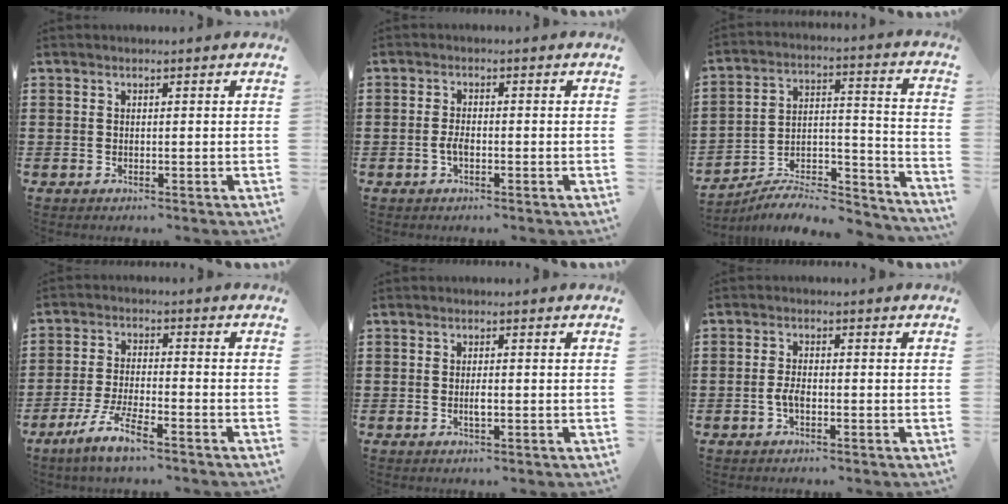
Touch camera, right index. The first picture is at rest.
{"total": 2.0, "force": [-0.8, 0.7, 1.6], "torque": [-0.039, -0.002, -0.017]}
{"total": 6.3, "force": [-5.9, 1.7, 1.7], "torque": [-0.019, 0.008, -0.114]}
{"total": 6.0, "force": [-4.6, 0.5, 3.9], "torque": [-0.097, -0.014, -0.092]}
{"total": 1.7, "force": [-0.4, 0.5, 1.6], "torque": [-0.030, 0.001, -0.007]}
{"total": 2.3, "force": [-0.9, 0.9, 1.9], "torque": [-0.052, -0.003, -0.021]}